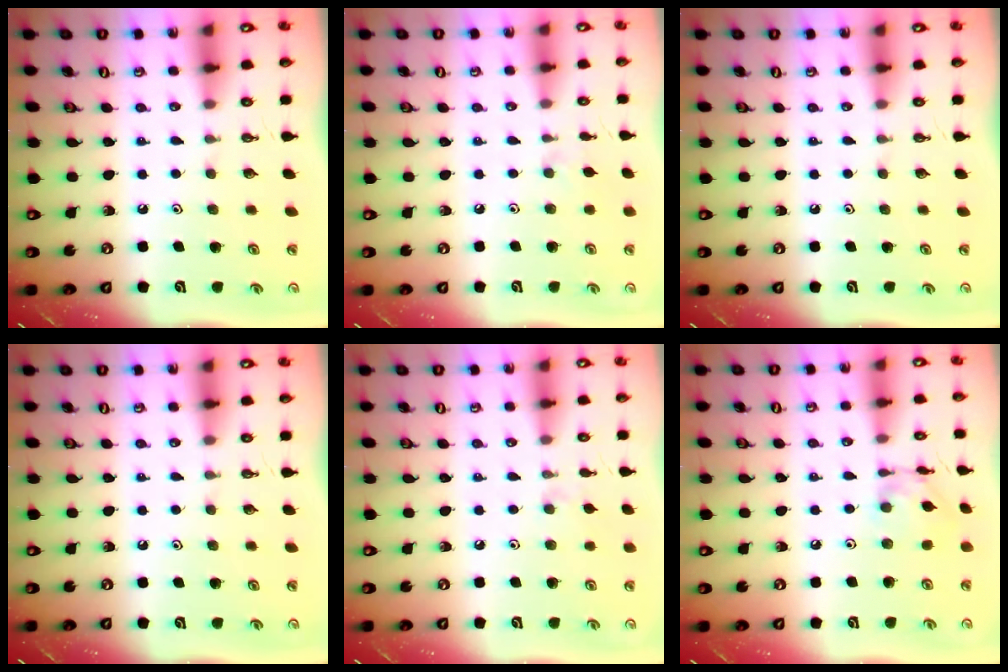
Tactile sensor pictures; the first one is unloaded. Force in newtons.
{"total": 3.8, "press": 3.7, "slide": 0.4}
{"total": 0.0}
{"total": 0.0}
{"total": 3.7, "press": 3.7, "slide": 0.7}
{"total": 9.0, "press": 9.0, "slide": 0.8}